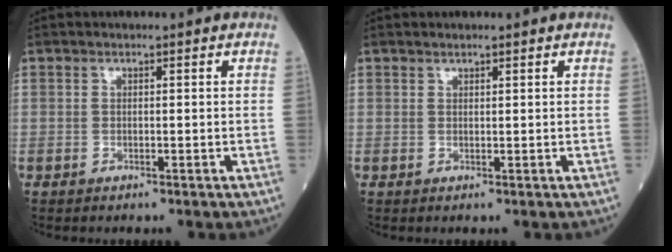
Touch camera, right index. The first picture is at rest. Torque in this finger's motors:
{"motor_torque": [-0.08, 0.10, -0.04, -0.01]}